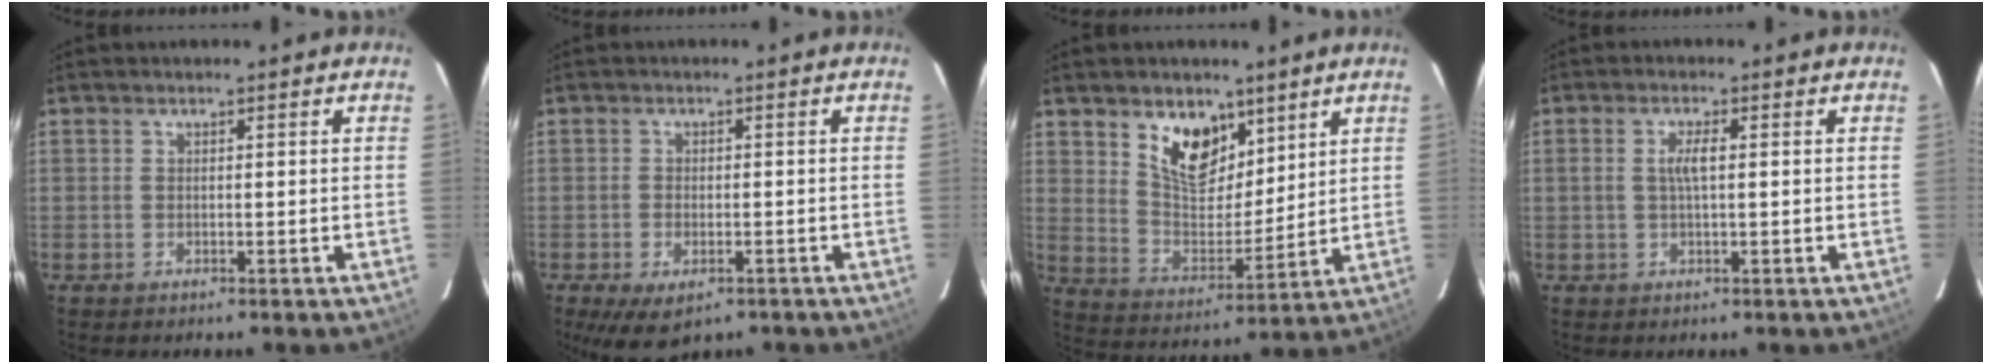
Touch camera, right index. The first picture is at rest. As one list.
[{"total": 6.9, "force": [-3.8, 3.6, 4.5], "torque": [-0.094, -0.023, -0.057]}, {"total": 11.7, "force": [7.0, 6.6, 6.6], "torque": [-0.111, -0.006, 0.133]}, {"total": 2.8, "force": [0.2, 0.6, 2.8], "torque": [-0.054, 0.002, 0.005]}]